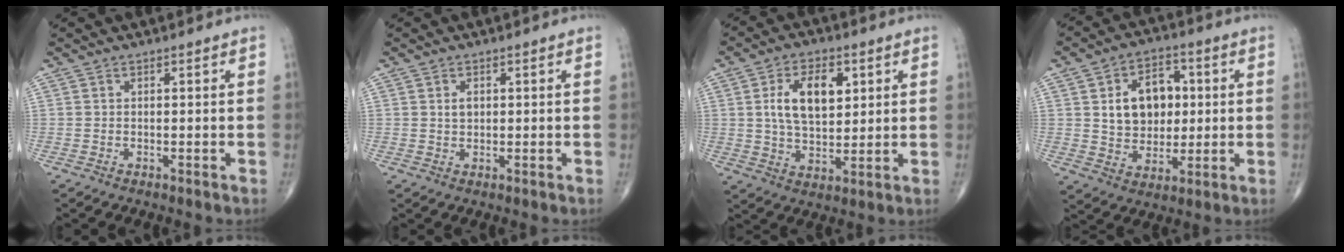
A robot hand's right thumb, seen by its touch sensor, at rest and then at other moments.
{"total": 1.8, "force": [0.5, 1.3, 1.3], "torque": [-0.018, -0.002, 0.009]}
{"total": 11.2, "force": [3.0, 6.5, 8.7], "torque": [-0.131, -0.008, 0.055]}
{"total": 12.4, "force": [2.1, 9.1, 8.2], "torque": [-0.092, 0.002, 0.039]}